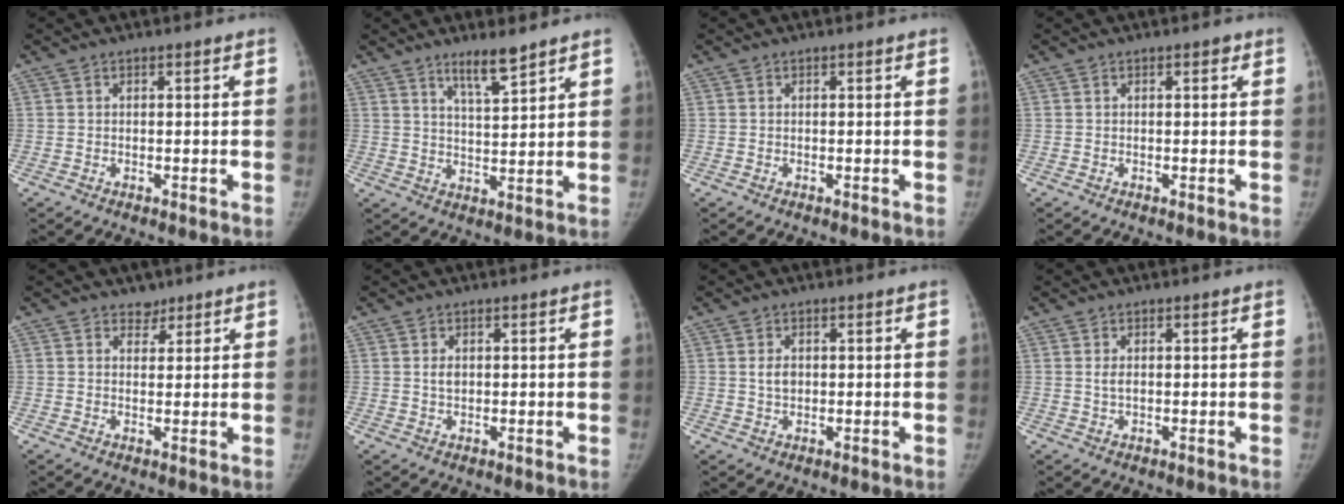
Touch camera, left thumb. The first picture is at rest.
{"total": 6.0, "force": [4.6, 0.7, 3.7], "torque": [-0.059, -0.037, 0.081]}
{"total": 0.0}
{"total": 0.7, "force": [0.3, 0.3, 0.5], "torque": [-0.005, 0.000, 0.004]}
{"total": 2.3, "force": [1.7, 1.5, 0.1], "torque": [0.018, -0.010, 0.021]}
{"total": 1.6, "force": [0.4, 1.1, 1.2], "torque": [-0.016, -0.002, 0.008]}
{"total": 2.4, "force": [0.4, 1.7, 1.6], "torque": [-0.023, -0.001, 0.009]}
{"total": 1.3, "force": [0.2, 0.7, 1.1], "torque": [-0.021, -0.002, 0.006]}